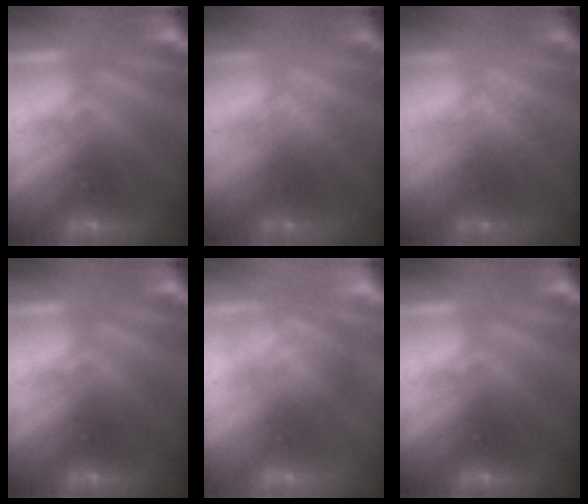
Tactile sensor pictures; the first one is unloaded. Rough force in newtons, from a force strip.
{"total": 1.3}
{"total": 1.3}
{"total": 0.0}
{"total": 3.2}
{"total": 0.0}